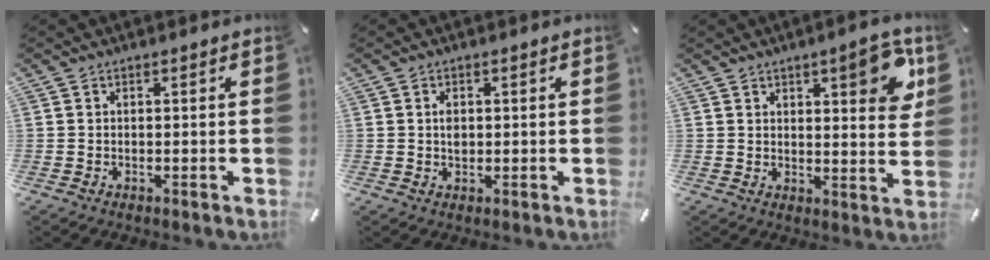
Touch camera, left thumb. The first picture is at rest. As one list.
[{"total": 2.0, "force": [0.2, 1.4, 1.4], "torque": [-0.024, 0.001, 0.001]}, {"total": 9.2, "force": [5.0, 3.2, 7.0], "torque": [-0.078, -0.030, 0.076]}]